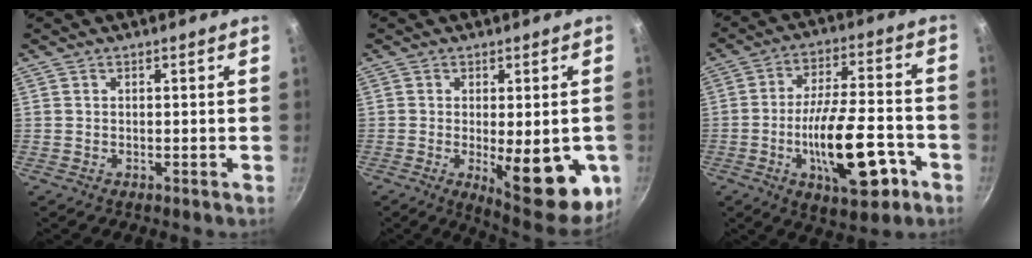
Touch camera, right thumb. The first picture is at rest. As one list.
[{"total": 16.4, "force": [-3.8, 5.9, 14.9], "torque": [-0.161, -0.017, -0.037]}, {"total": 18.2, "force": [-6.6, 6.9, 15.5], "torque": [-0.235, 0.035, -0.098]}]